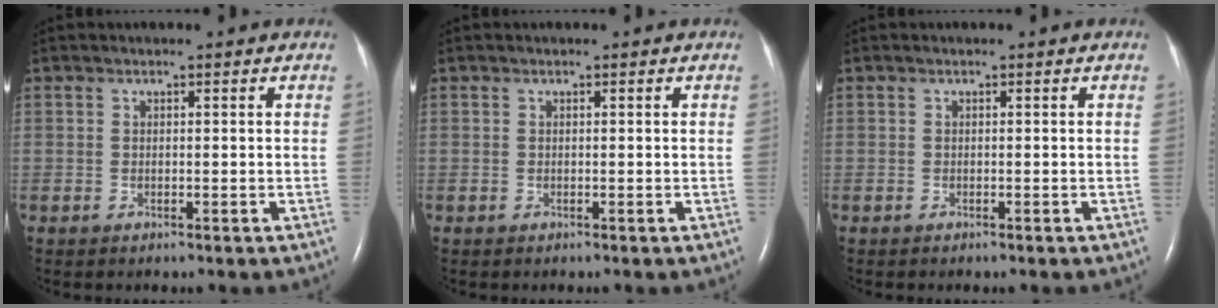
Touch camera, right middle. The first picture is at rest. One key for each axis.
{"total": 0.0}
{"total": 0.0}